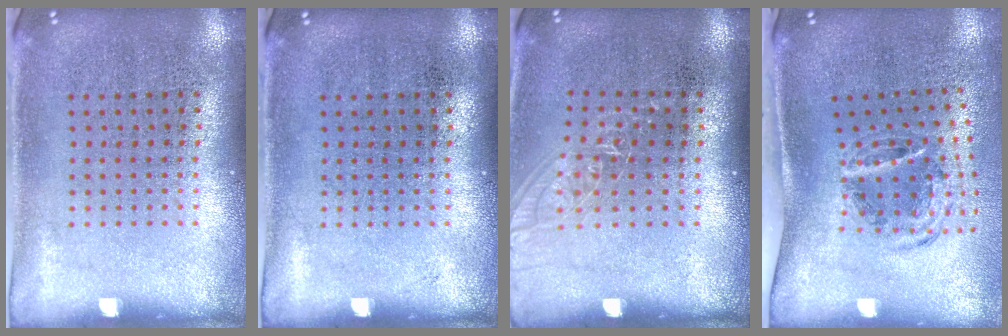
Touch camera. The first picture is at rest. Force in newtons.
{"total": 0.0}
{"total": 1.0, "press": 1.0, "slide": 0.3}
{"total": 1.2, "press": 1.0, "slide": 0.6}